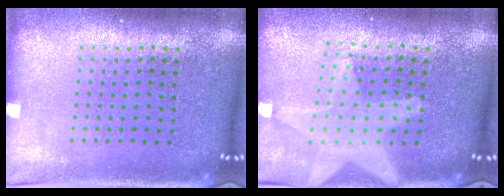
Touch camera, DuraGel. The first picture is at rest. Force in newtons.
{"total": 1.9, "press": 1.6, "slide": 1.0}